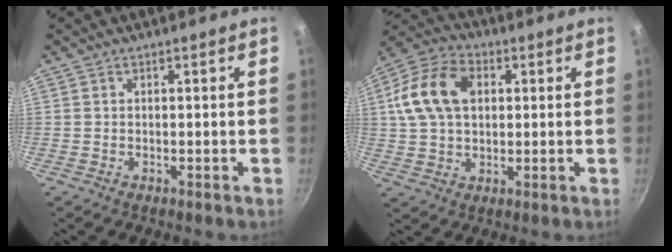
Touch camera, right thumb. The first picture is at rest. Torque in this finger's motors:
{"motor_torque": [-0.52, 1.40, 0.46, -0.37, 0.12]}